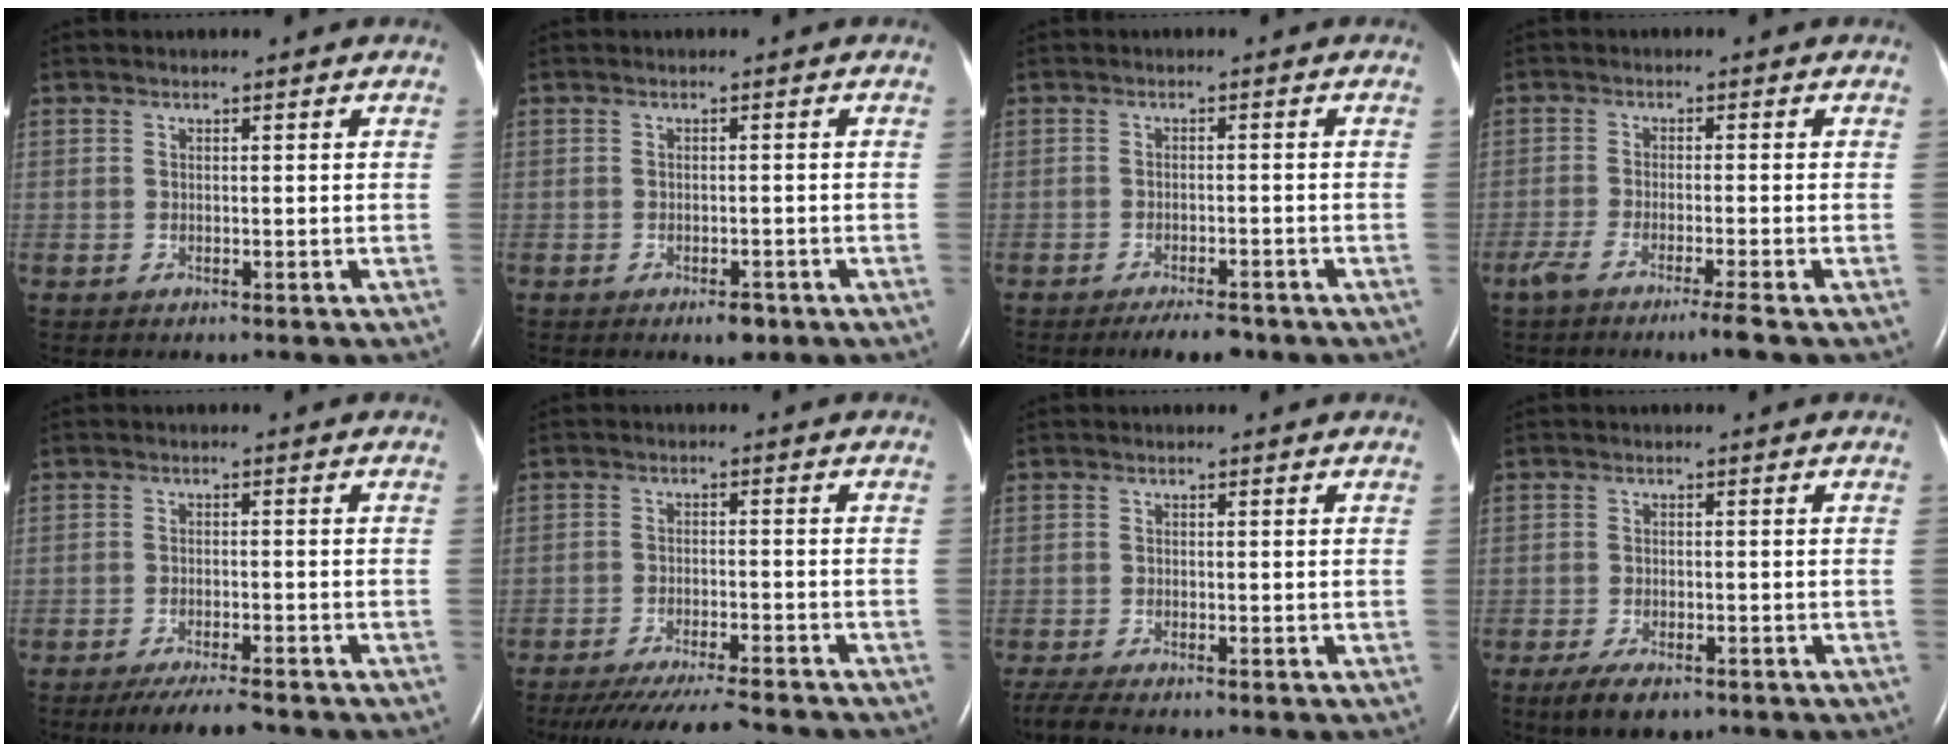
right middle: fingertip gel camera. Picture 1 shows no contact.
{"total": 2.3, "force": [-1.5, 1.0, 1.5], "torque": [-0.022, 0.000, -0.017]}
{"total": 4.3, "force": [-3.4, 1.1, 2.4], "torque": [-0.037, -0.003, -0.051]}
{"total": 4.6, "force": [-3.2, -0.5, 3.2], "torque": [-0.062, -0.011, -0.062]}
{"total": 6.1, "force": [-5.2, 0.7, 3.2], "torque": [-0.051, -0.013, -0.085]}
{"total": 13.1, "force": [-11.9, 1.0, 5.4], "torque": [-0.091, -0.031, -0.172]}
{"total": 4.5, "force": [-3.7, 0.6, 2.4], "torque": [-0.050, -0.014, -0.062]}
{"total": 5.2, "force": [-3.5, 1.9, 3.3], "torque": [-0.061, -0.008, -0.054]}